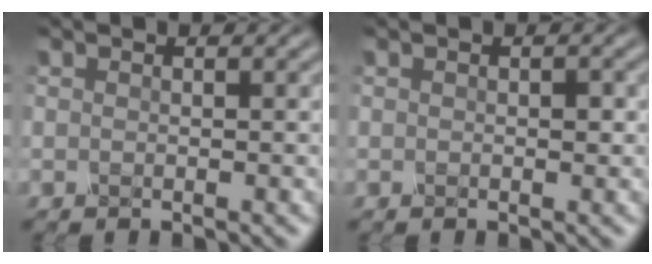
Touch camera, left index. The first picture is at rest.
{"total": 0.6, "force": [-0.1, 0.3, 0.5], "torque": [-0.006, 0.000, -0.001]}